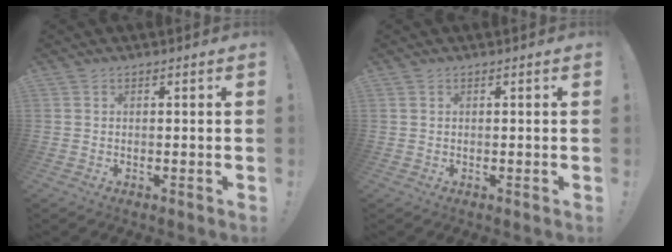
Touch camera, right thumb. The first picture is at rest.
{"total": 0.0}